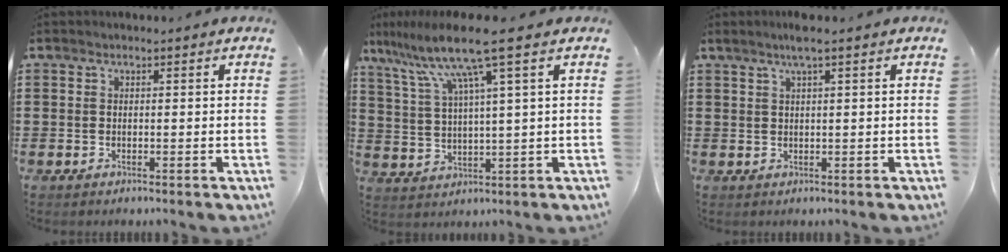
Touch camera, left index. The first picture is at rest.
{"total": 10.1, "force": [6.1, -0.2, 8.1], "torque": [-0.189, -0.024, 0.095]}
{"total": 2.5, "force": [1.4, -0.2, 2.0], "torque": [-0.040, 0.001, 0.025]}